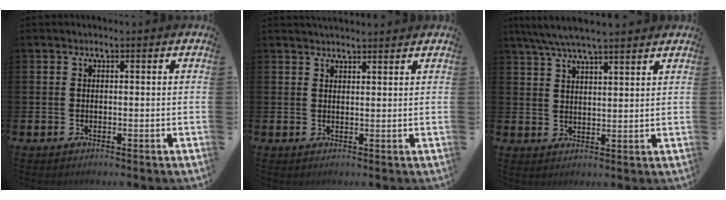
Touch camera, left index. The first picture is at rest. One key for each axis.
{"total": 2.2, "fx": 2.2, "fy": 0.3, "fz": 0.1, "tx": 0.007, "ty": -0.011, "tz": 0.037}
{"total": 6.1, "fx": 5.6, "fy": 0.5, "fz": 2.3, "tx": -0.055, "ty": -0.019, "tz": 0.101}